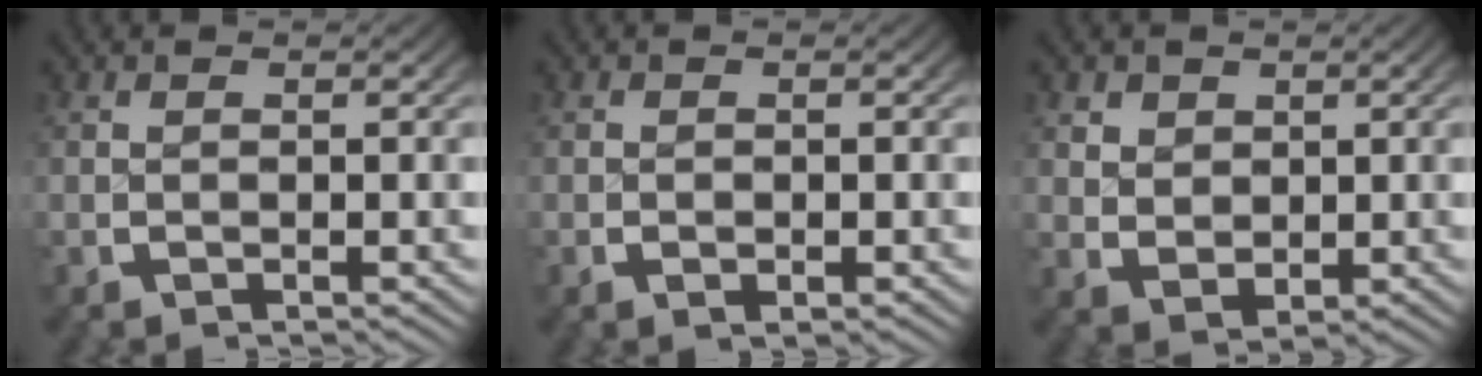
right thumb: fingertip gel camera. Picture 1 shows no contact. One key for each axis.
{"total": 0.8, "fx": -0.2, "fy": 0.6, "fz": 0.5, "tx": -0.010, "ty": -0.004, "tz": -0.003}
{"total": 2.8, "fx": 0.5, "fy": 2.5, "fz": 1.3, "tx": -0.028, "ty": -0.021, "tz": 0.024}